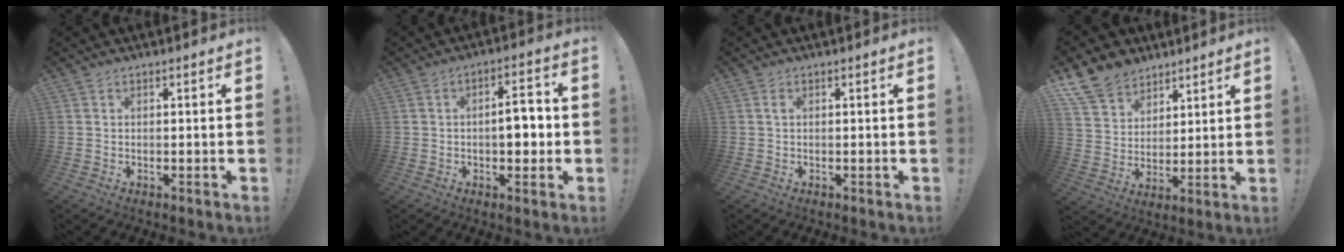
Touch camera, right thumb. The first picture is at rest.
{"total": 7.5, "force": [-1.0, 3.4, 6.6], "torque": [-0.090, 0.010, -0.022]}
{"total": 0.8, "force": [0.1, 0.3, 0.8], "torque": [-0.014, 0.003, 0.001]}
{"total": 11.8, "force": [8.6, 7.6, 2.5], "torque": [-0.045, -0.066, 0.171]}